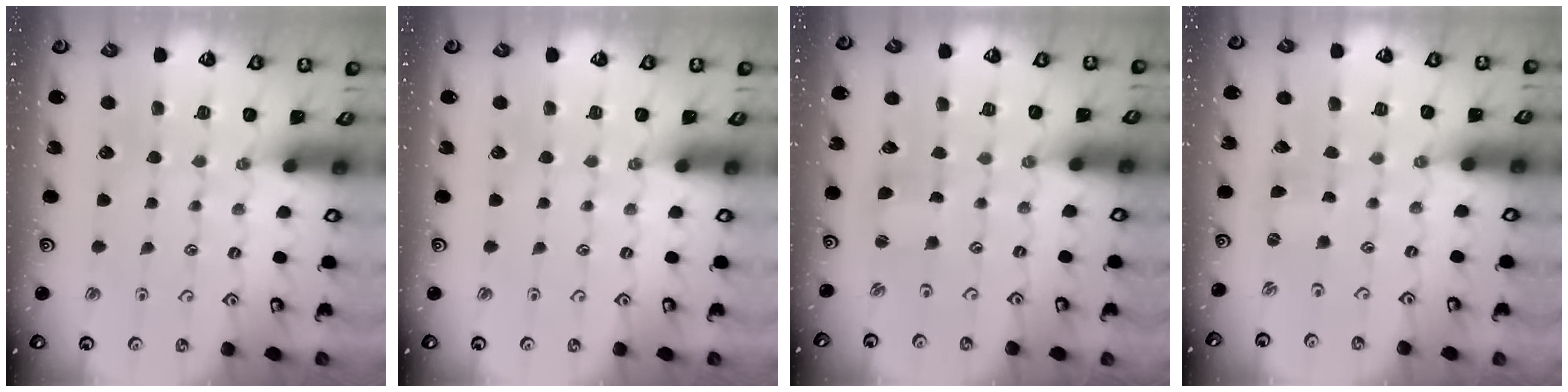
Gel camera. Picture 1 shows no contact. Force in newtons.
{"total": 0.0}
{"total": 1.1, "press": 1.0, "slide": 0.2}
{"total": 0.0}